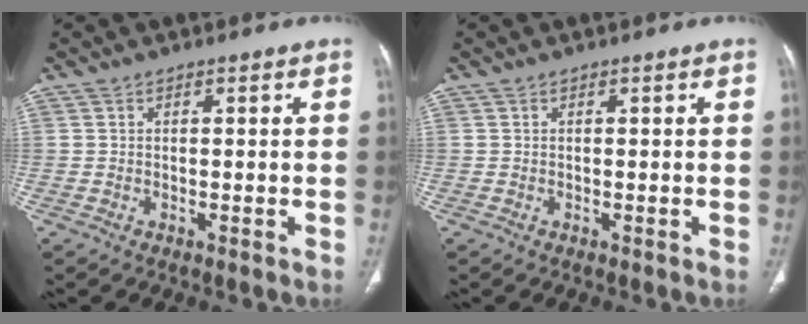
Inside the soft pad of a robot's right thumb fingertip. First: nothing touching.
{"total": 0.0}